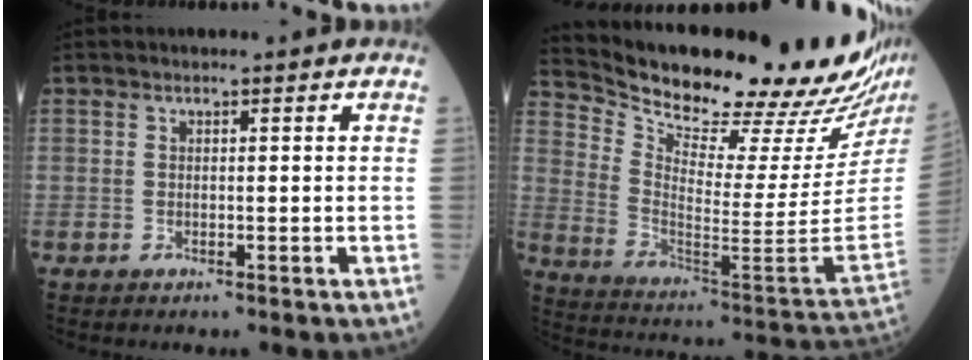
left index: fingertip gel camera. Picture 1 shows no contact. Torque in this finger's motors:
{"motor_torque": [0.97, -1.17, 0.26, 0.05]}